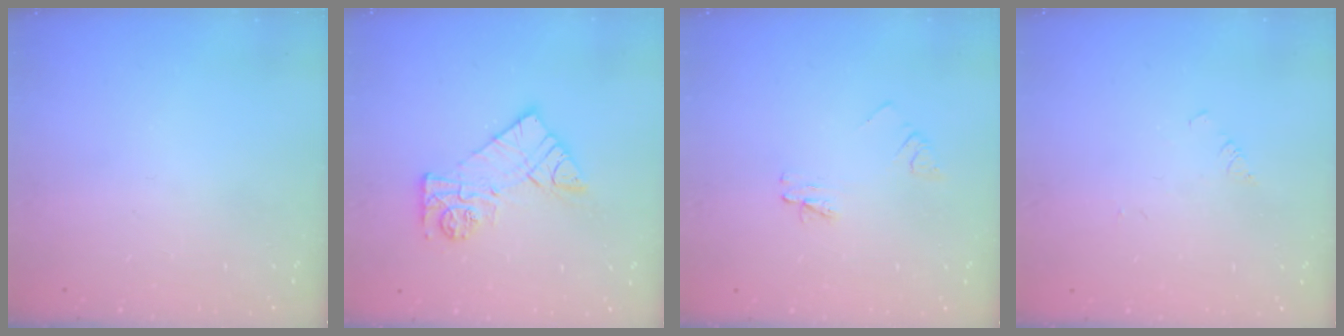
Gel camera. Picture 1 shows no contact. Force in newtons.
{"total": 11.2, "press": 11.2, "slide": 0.8}
{"total": 3.2, "press": 3.2, "slide": 0.4}
{"total": 1.0, "press": 0.9, "slide": 0.2}